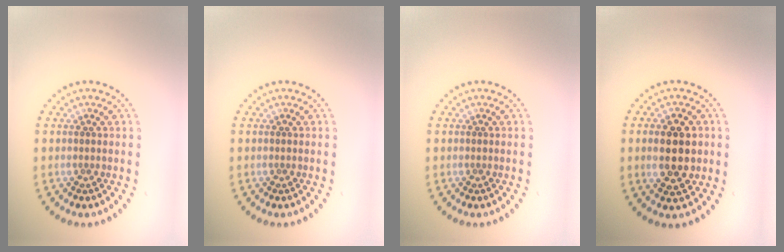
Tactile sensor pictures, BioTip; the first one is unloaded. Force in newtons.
{"total": 0.0}
{"total": 0.0}
{"total": 5.0, "press": 5.0, "slide": 0.3}